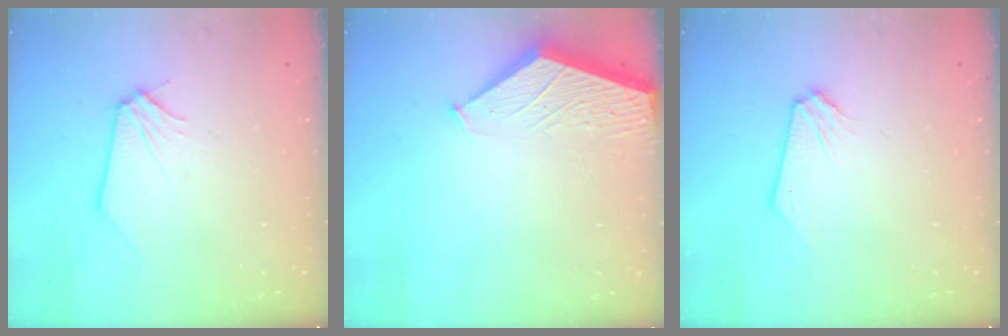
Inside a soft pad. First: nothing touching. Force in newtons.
{"total": 1.5, "press": 1.4, "slide": 0.2}
{"total": 0.0}